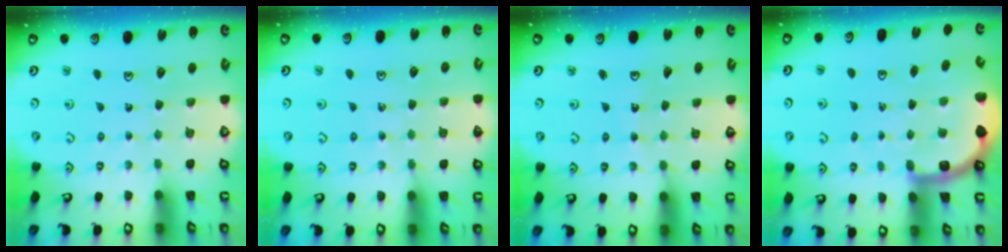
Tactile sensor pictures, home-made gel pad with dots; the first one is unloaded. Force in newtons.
{"total": 5.1, "press": 5.0, "slide": 1.2}
{"total": 6.0, "press": 5.9, "slide": 0.5}
{"total": 6.1, "press": 5.9, "slide": 1.5}